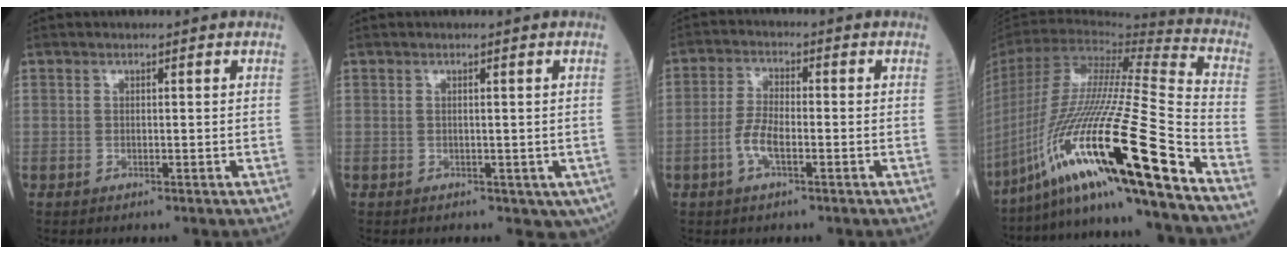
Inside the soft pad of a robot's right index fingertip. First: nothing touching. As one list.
[{"total": 3.6, "force": [-1.5, 2.4, 2.2], "torque": [-0.014, -0.003, -0.015]}, {"total": 4.7, "force": [-1.9, 1.5, 4.0], "torque": [-0.089, 0.003, -0.040]}, {"total": 28.1, "force": [-15.6, 0.2, 23.4], "torque": [-0.444, -0.047, -0.283]}]